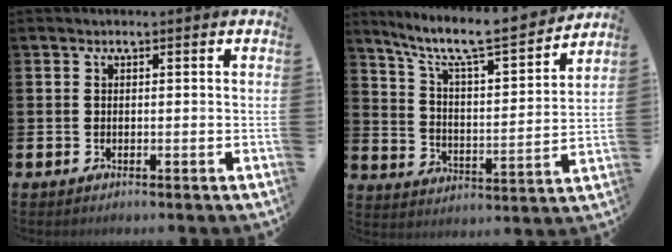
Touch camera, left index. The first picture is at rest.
{"total": 8.9, "force": [7.8, 1.1, 4.1], "torque": [-0.107, -0.056, 0.126]}